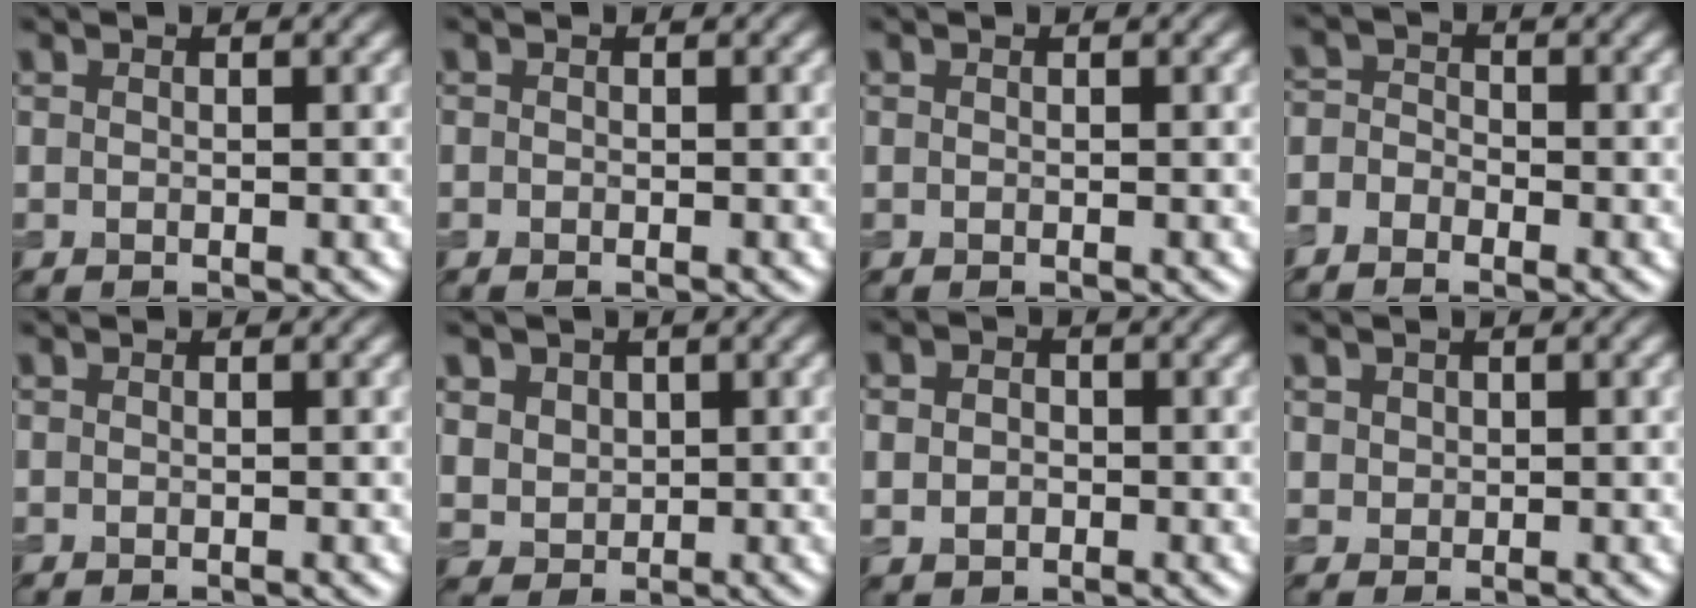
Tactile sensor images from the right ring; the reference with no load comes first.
{"total": 0.0}
{"total": 0.0}
{"total": 2.5, "force": [-1.7, 1.6, 0.8], "torque": [-0.009, 0.006, -0.042]}
{"total": 0.0}
{"total": 4.4, "force": [2.0, 3.6, 1.6], "torque": [-0.058, 0.005, 0.040]}
{"total": 2.5, "force": [0.0, 2.1, 1.3], "torque": [-0.018, 0.001, -0.009]}
{"total": 1.0, "force": [0.5, 0.9, 0.1], "torque": [0.001, -0.004, 0.013]}